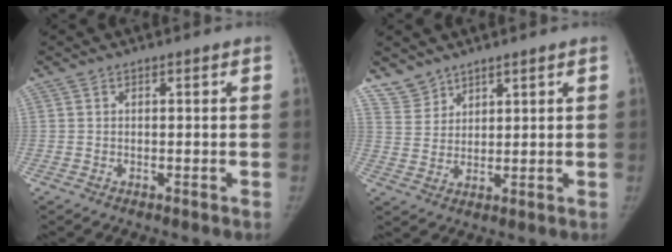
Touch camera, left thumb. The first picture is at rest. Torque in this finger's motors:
{"motor_torque": [0.29, -0.03, 0.41, -0.33, 0.05]}